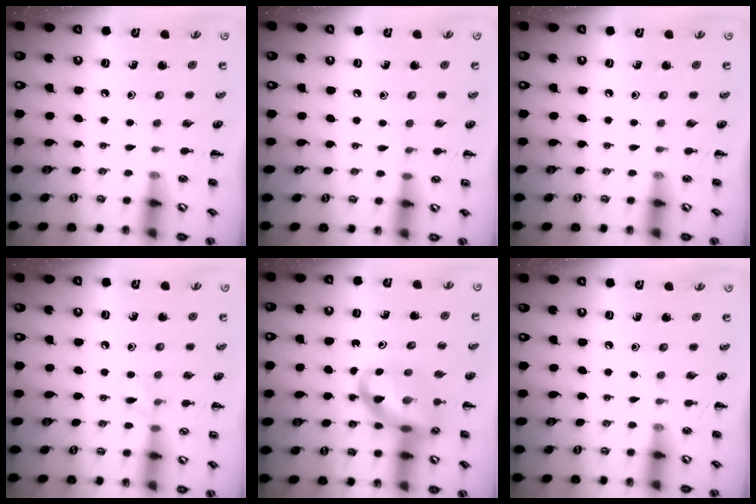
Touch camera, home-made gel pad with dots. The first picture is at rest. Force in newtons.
{"total": 4.0, "press": 3.7, "slide": 1.3}
{"total": 0.0}
{"total": 5.4, "press": 5.0, "slide": 2.0}
{"total": 14.5, "press": 14.0, "slide": 3.7}
{"total": 0.0}